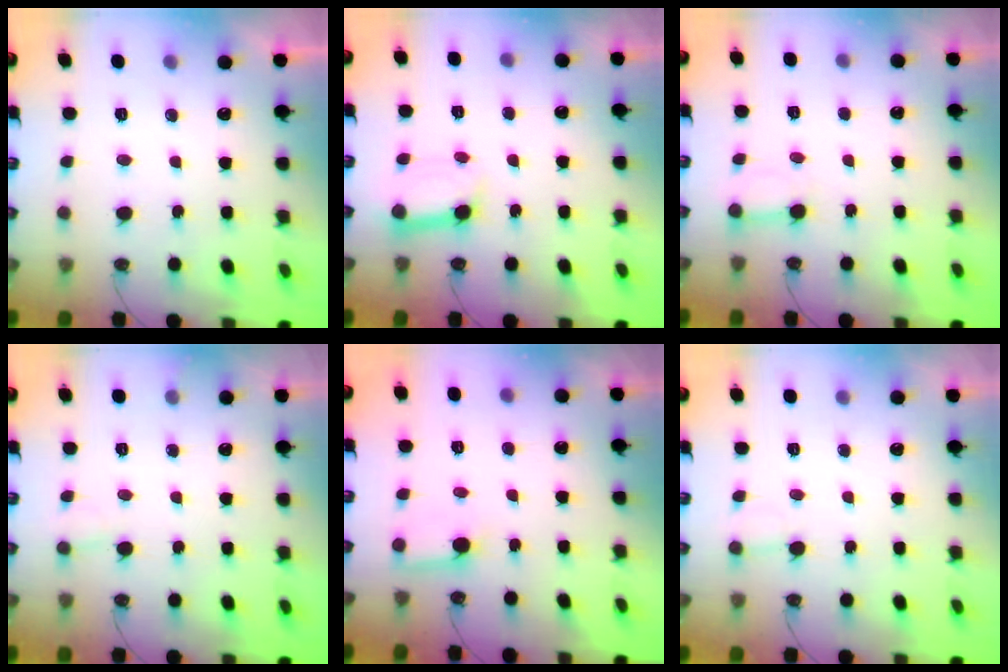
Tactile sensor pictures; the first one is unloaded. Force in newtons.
{"total": 7.9, "press": 7.8, "slide": 0.9}
{"total": 3.0, "press": 3.0, "slide": 0.4}
{"total": 5.9, "press": 5.9, "slide": 0.5}
{"total": 2.9, "press": 2.9, "slide": 0.2}
{"total": 2.8, "press": 2.8, "slide": 0.2}